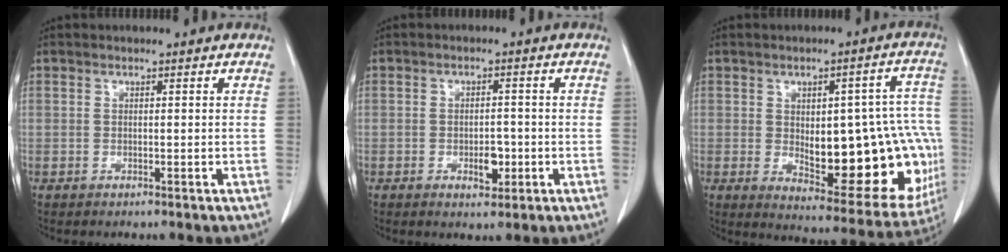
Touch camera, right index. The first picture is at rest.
{"total": 3.4, "force": [-1.1, 1.8, 2.7], "torque": [-0.039, 0.002, -0.010]}
{"total": 22.0, "force": [-2.5, 8.1, 20.2], "torque": [-0.185, 0.026, 0.001]}